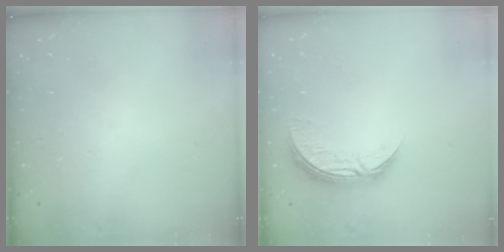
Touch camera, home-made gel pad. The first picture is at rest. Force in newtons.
{"total": 8.5, "press": 8.5, "slide": 0.3}